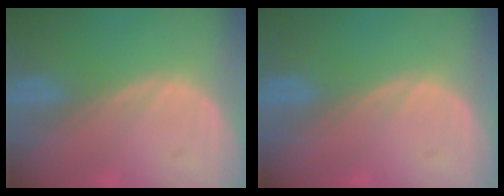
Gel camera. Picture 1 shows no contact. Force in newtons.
{"total": 0.0}